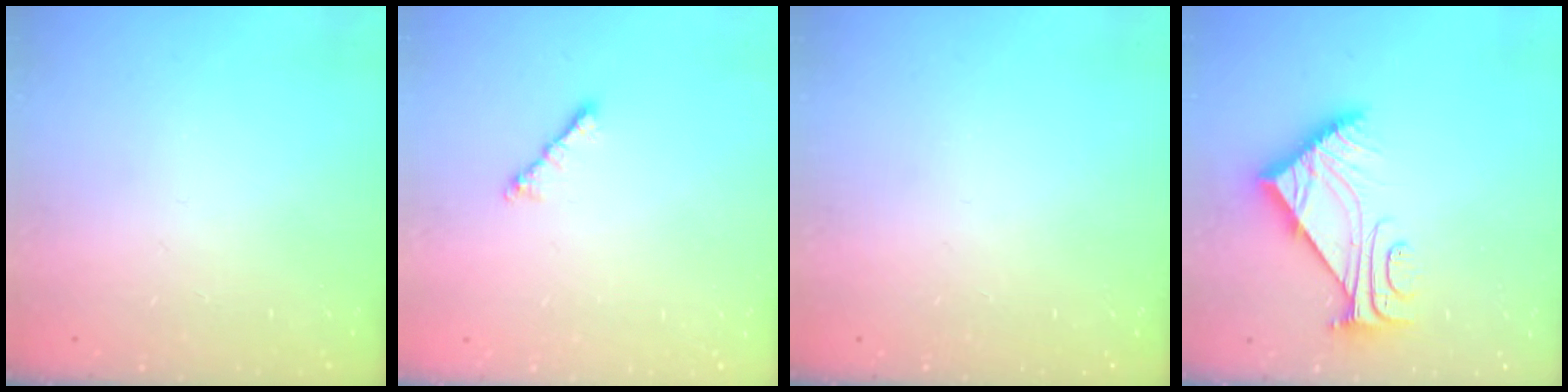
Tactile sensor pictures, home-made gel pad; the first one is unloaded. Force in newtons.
{"total": 2.0, "press": 1.9, "slide": 0.6}
{"total": 0.0}
{"total": 7.5, "press": 7.4, "slide": 0.8}